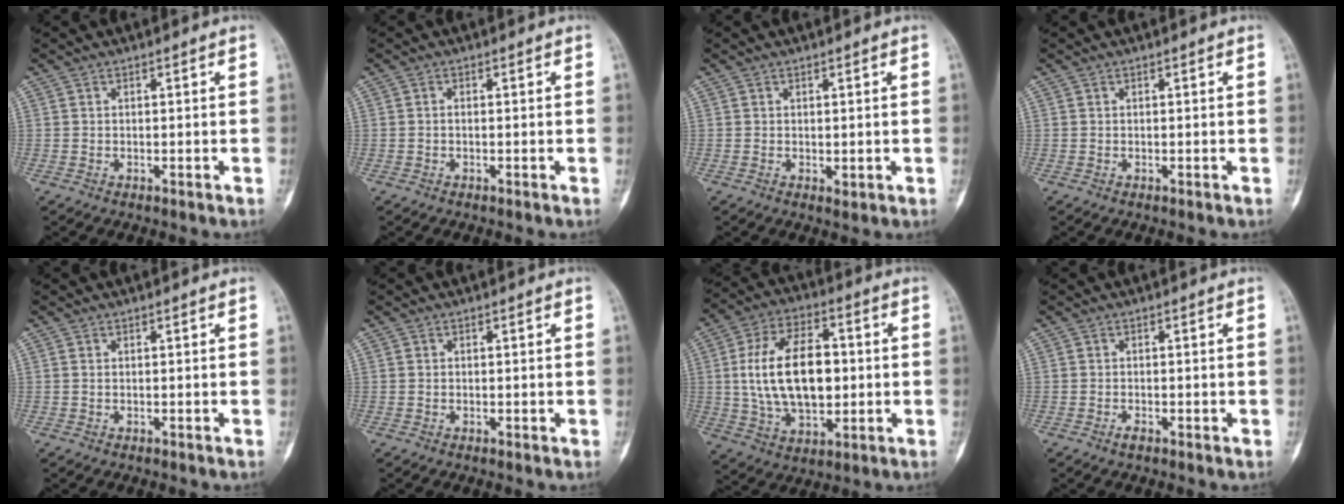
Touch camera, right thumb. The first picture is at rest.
{"total": 0.6, "force": [-0.2, 0.3, 0.4], "torque": [-0.009, 0.001, -0.006]}
{"total": 1.1, "force": [0.0, 0.7, 0.9], "torque": [-0.013, -0.004, 0.003]}
{"total": 0.0}
{"total": 0.0}
{"total": 0.6, "force": [0.0, 0.5, 0.3], "torque": [-0.006, 0.000, -0.001]}
{"total": 18.6, "force": [0.8, 10.8, 15.1], "torque": [-0.249, 0.012, 0.018]}
{"total": 1.3, "force": [-0.7, 0.6, 0.9], "torque": [-0.017, 0.000, -0.015]}